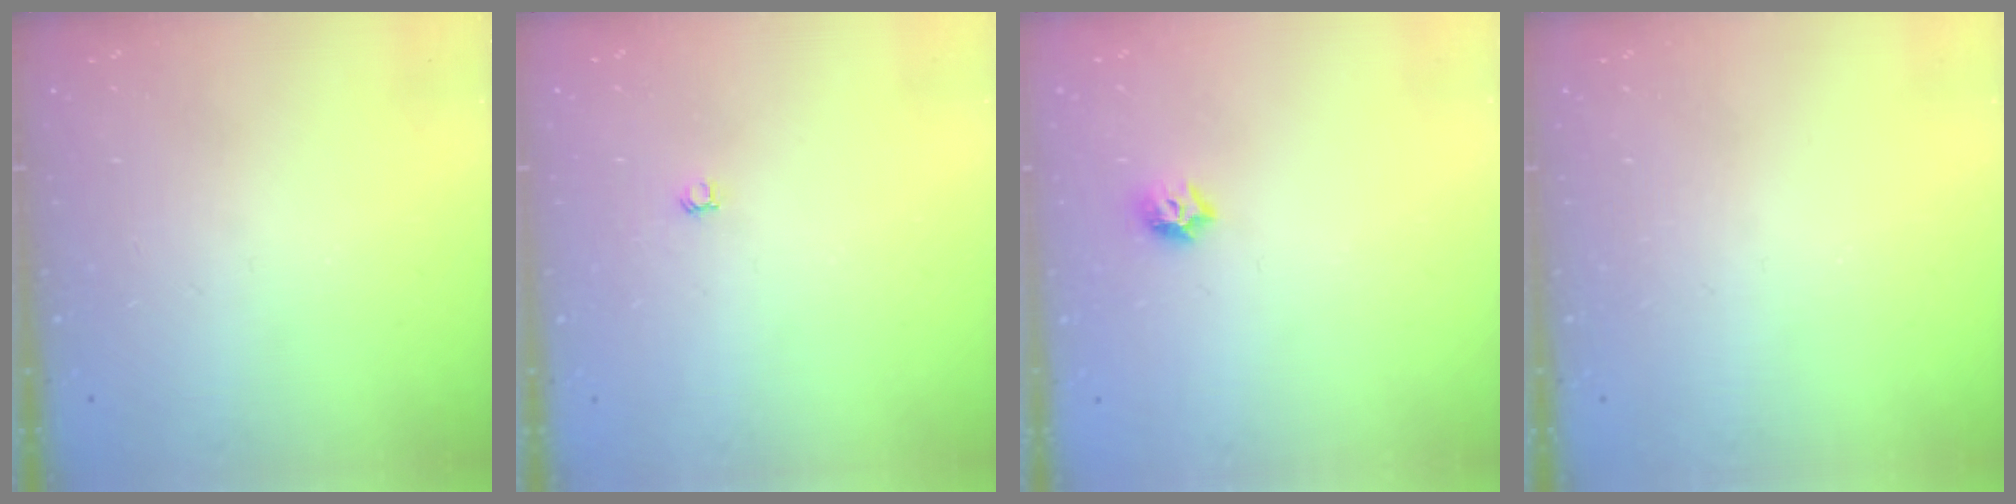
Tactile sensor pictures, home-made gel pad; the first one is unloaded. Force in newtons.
{"total": 3.0, "press": 3.0, "slide": 0.4}
{"total": 6.2, "press": 6.2, "slide": 0.8}
{"total": 0.0}